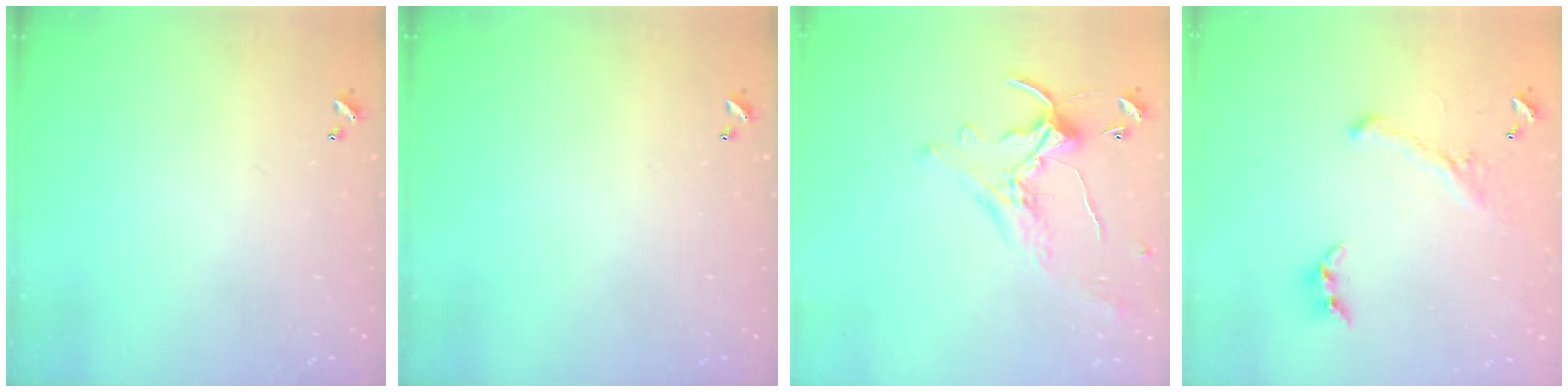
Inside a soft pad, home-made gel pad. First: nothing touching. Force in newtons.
{"total": 0.0}
{"total": 1.1, "press": 0.3, "slide": 1.0}
{"total": 1.4, "press": 0.6, "slide": 1.2}